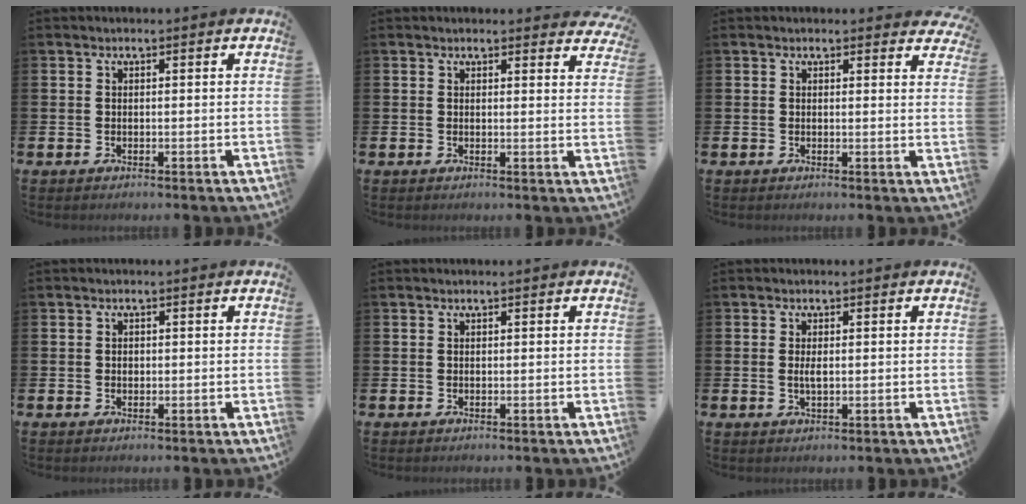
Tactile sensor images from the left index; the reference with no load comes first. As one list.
[{"total": 1.8, "force": [1.8, 0.3, 0.0], "torque": [0.005, -0.007, 0.031]}, {"total": 1.4, "force": [1.3, 0.4, 0.0], "torque": [0.006, -0.003, 0.022]}, {"total": 0.7, "force": [0.1, 0.6, 0.4], "torque": [0.002, 0.001, -0.002]}, {"total": 0.0}, {"total": 1.5, "force": [0.2, 0.5, 1.4], "torque": [-0.026, 0.002, 0.000]}]